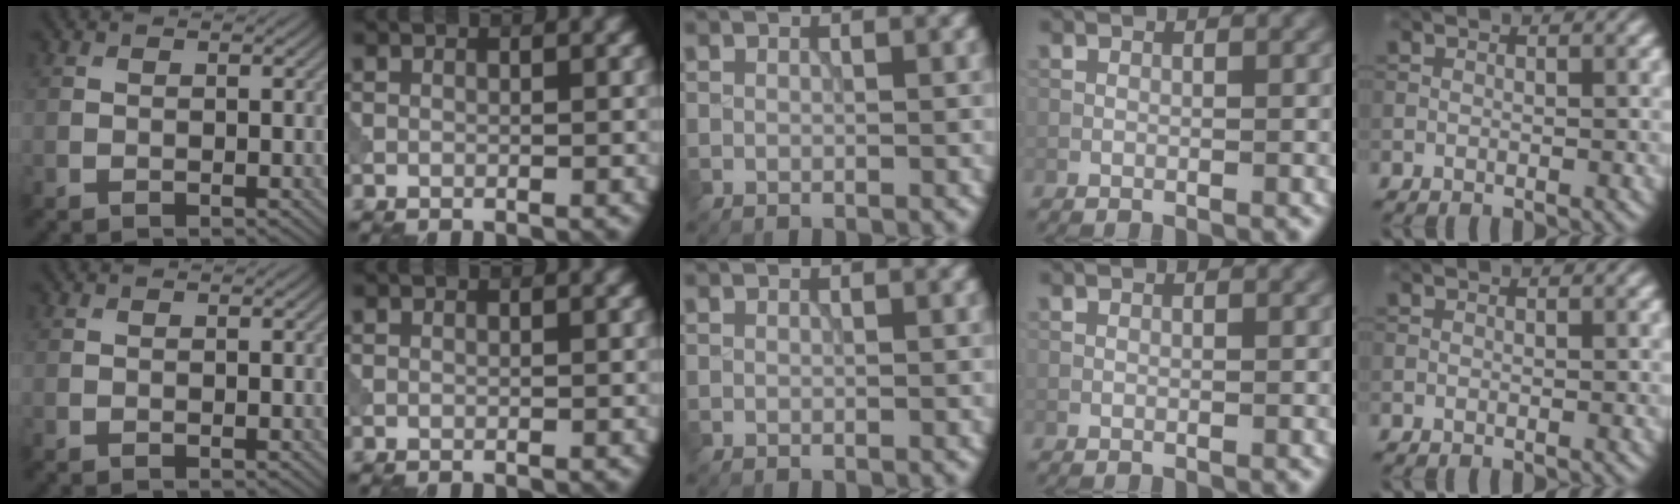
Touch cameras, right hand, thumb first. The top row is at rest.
{}